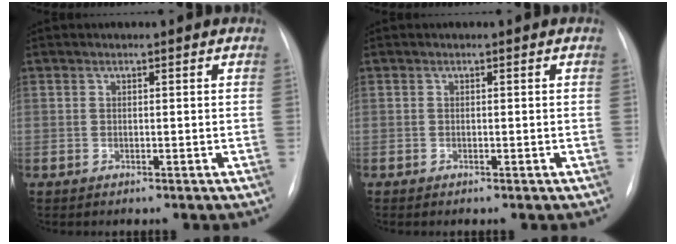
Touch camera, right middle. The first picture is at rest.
{"total": 0.0}